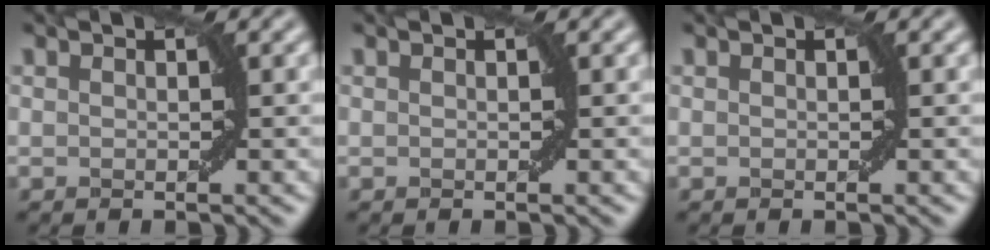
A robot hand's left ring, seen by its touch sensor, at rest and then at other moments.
{"total": 0.0}
{"total": 0.0}